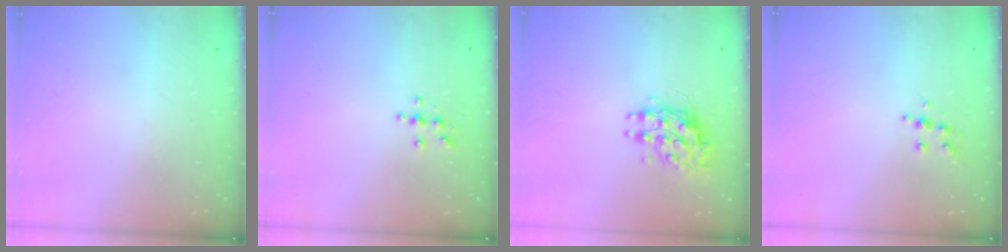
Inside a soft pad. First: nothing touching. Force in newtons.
{"total": 3.8, "press": 3.8, "slide": 0.4}
{"total": 9.2, "press": 9.2, "slide": 0.1}
{"total": 5.1, "press": 5.1, "slide": 0.5}